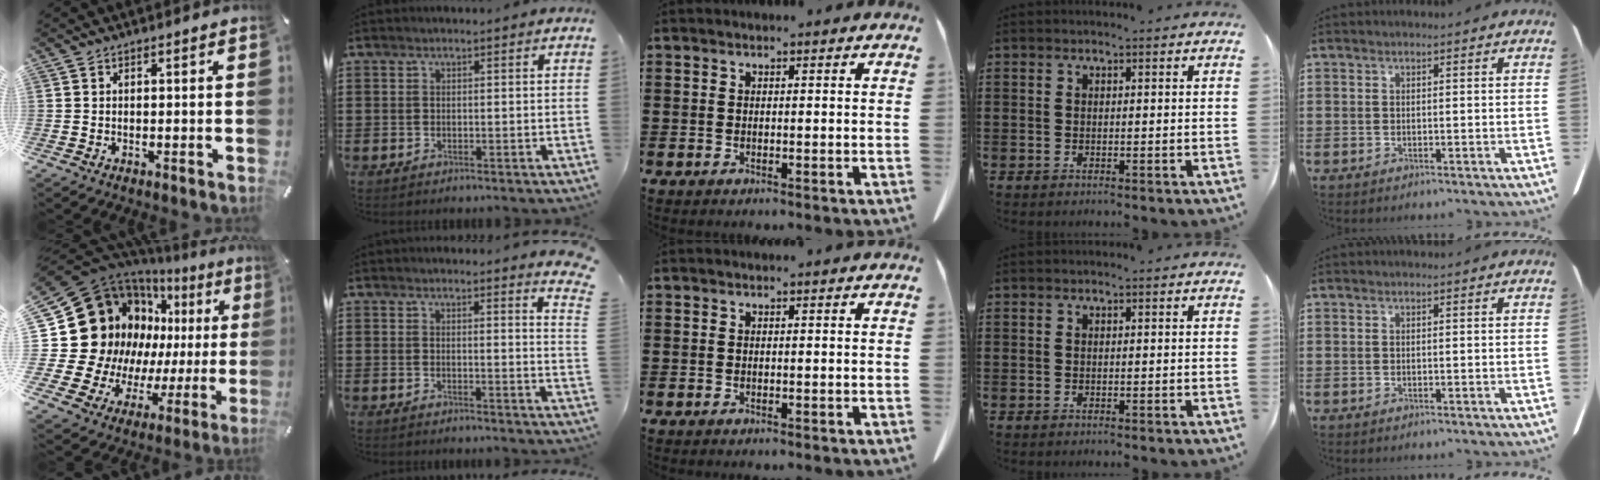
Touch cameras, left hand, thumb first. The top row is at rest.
{"thumb": {"total": 27.4, "force": [6.2, 21.0, 16.4], "torque": [-0.292, -0.082, 0.167]}, "index": {"total": 2.8, "force": [2.6, -0.5, 0.9], "torque": [-0.020, -0.013, 0.047]}}